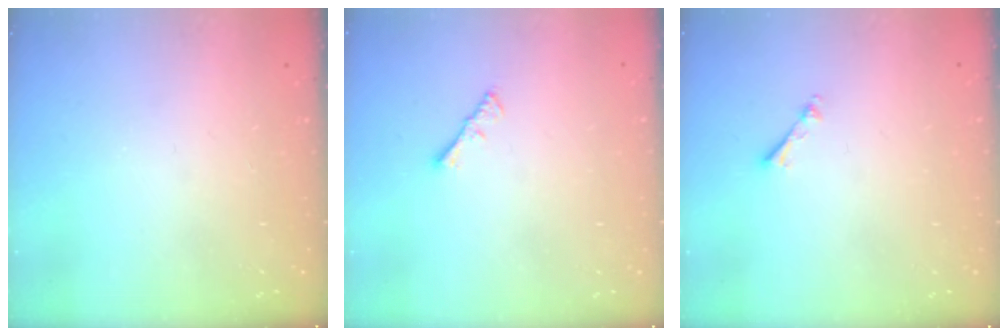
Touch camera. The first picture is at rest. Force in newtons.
{"total": 1.3, "press": 1.2, "slide": 0.4}
{"total": 1.0, "press": 1.0, "slide": 0.2}